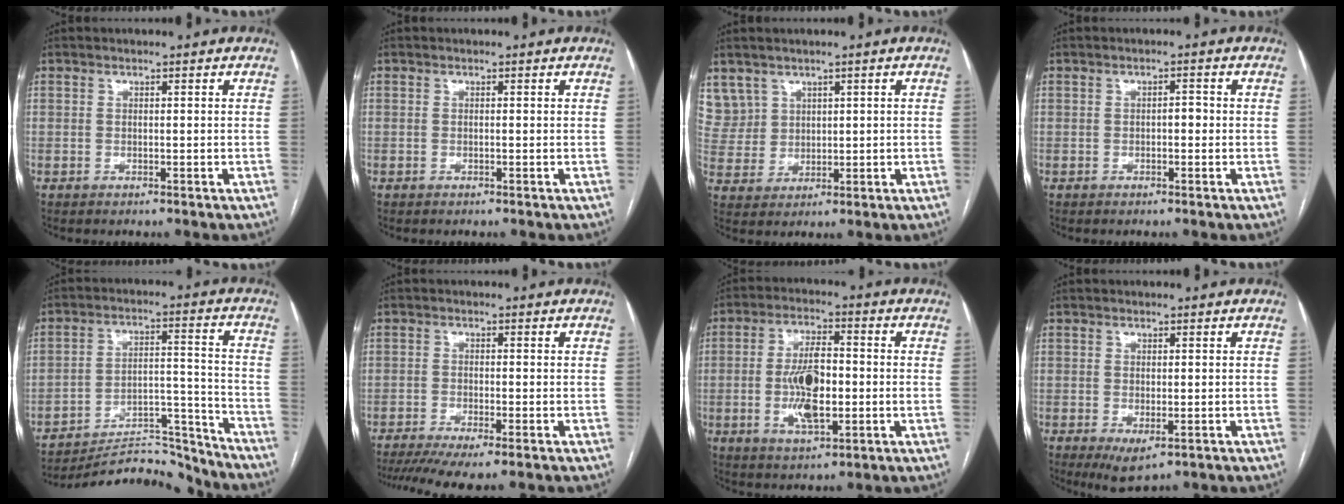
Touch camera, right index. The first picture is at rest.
{"total": 0.0}
{"total": 6.8, "force": [4.0, 5.5, 0.2], "torque": [-0.015, 0.019, 0.100]}
{"total": 1.4, "force": [-0.2, 0.7, 1.3], "torque": [-0.013, 0.005, -0.006]}
{"total": 17.0, "force": [-16.8, 1.4, 2.6], "torque": [-0.054, 0.031, -0.255]}
{"total": 8.1, "force": [-5.9, 0.7, 5.5], "torque": [-0.086, -0.011, -0.096]}
{"total": 9.8, "force": [-1.2, 3.3, 9.2], "torque": [-0.183, 0.001, -0.016]}
{"total": 3.9, "force": [-1.5, 1.5, 3.2], "torque": [-0.049, -0.010, -0.012]}